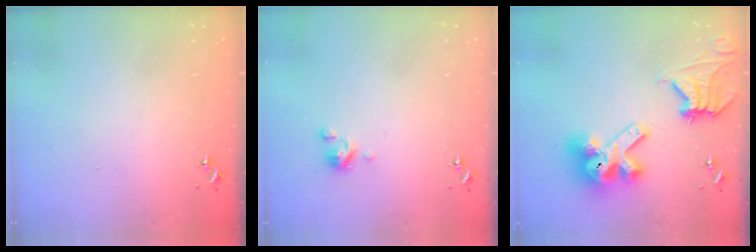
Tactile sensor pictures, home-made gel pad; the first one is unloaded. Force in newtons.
{"total": 3.4, "press": 3.4, "slide": 0.3}
{"total": 15.7, "press": 15.6, "slide": 1.8}